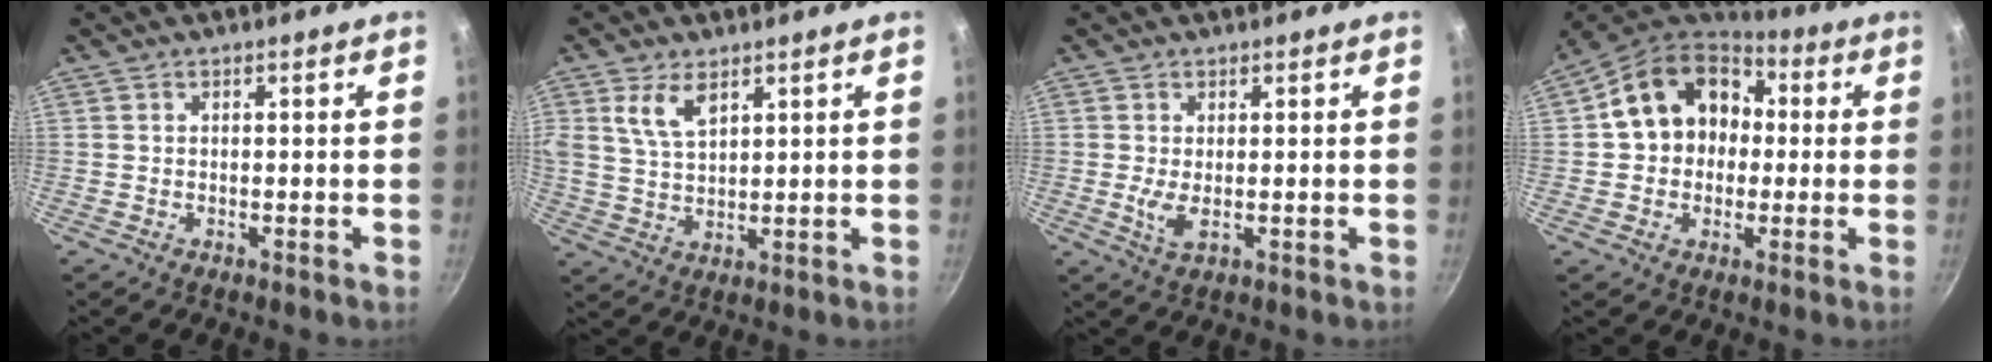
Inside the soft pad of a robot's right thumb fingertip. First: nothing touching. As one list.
[{"total": 6.5, "force": [3.3, 3.5, 4.4], "torque": [-0.078, -0.018, 0.068]}, {"total": 3.0, "force": [0.0, 1.2, 2.7], "torque": [-0.054, -0.009, 0.007]}, {"total": 15.9, "force": [1.9, 13.0, 9.0], "torque": [-0.116, 0.037, 0.021]}]